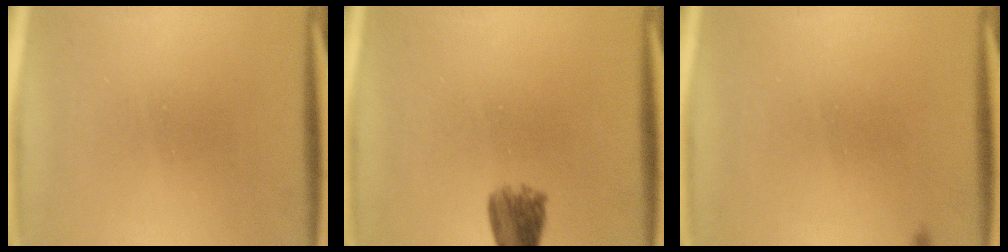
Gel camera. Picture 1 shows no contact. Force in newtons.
{"total": 4.2}
{"total": 0.6}